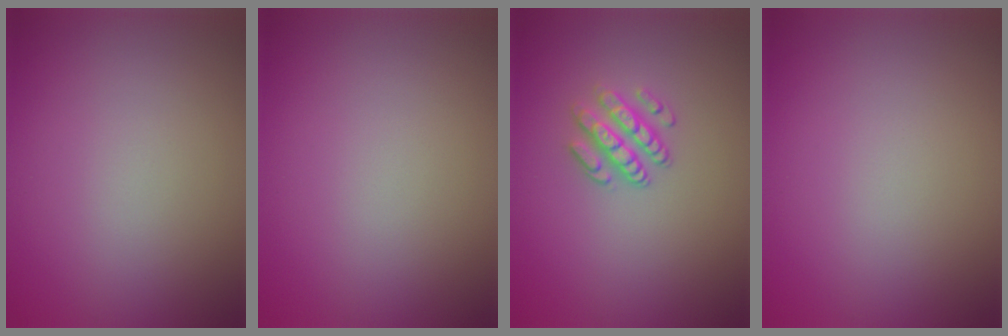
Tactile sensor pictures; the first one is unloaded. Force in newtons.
{"total": 0.0}
{"total": 2.7, "press": 2.4, "slide": 1.2}
{"total": 0.0}